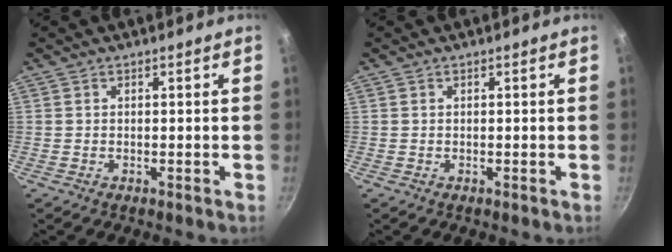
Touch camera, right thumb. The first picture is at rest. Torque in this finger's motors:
{"motor_torque": [0.13, 0.18, 0.03, 0.00, 0.03]}